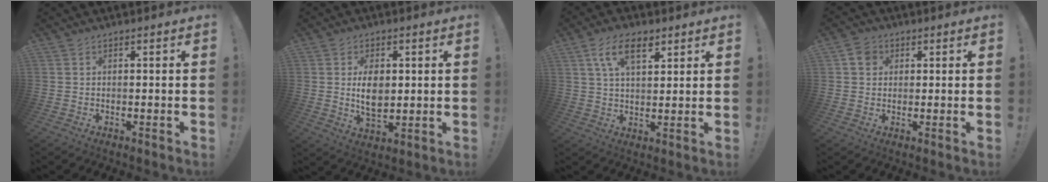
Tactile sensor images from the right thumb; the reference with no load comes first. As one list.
[{"total": 8.1, "force": [0.9, 5.1, 6.3], "torque": [-0.107, -0.006, 0.011]}, {"total": 9.6, "force": [4.8, 4.9, 6.8], "torque": [-0.112, -0.001, 0.086]}, {"total": 4.4, "force": [1.5, 3.7, 1.7], "torque": [-0.018, 0.000, 0.028]}]